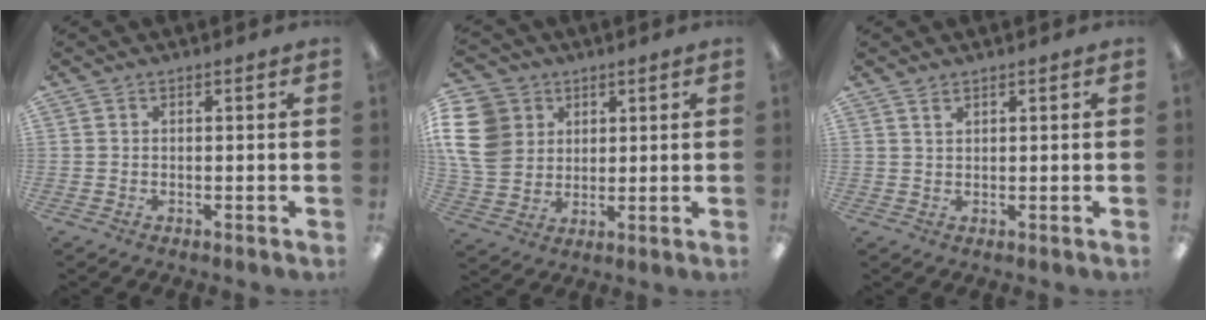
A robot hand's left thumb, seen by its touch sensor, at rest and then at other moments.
{"total": 13.5, "force": [3.8, 11.4, 6.1], "torque": [-0.145, -0.003, 0.076]}
{"total": 1.2, "force": [1.0, 0.5, 0.4], "torque": [-0.011, 0.000, 0.020]}